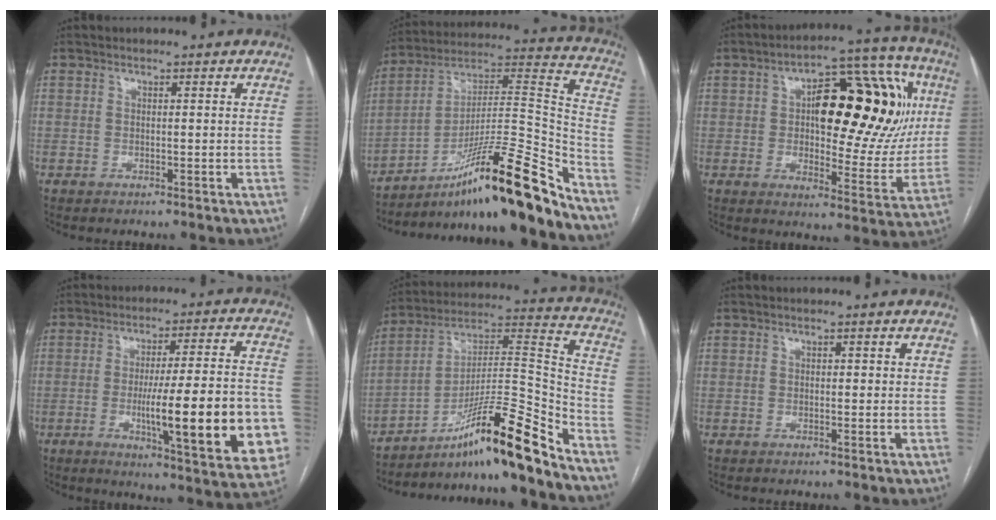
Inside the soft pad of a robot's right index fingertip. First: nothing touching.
{"total": 23.5, "force": [-17.0, 0.2, 16.2], "torque": [-0.233, 0.014, -0.283]}
{"total": 23.4, "force": [5.1, 9.7, 20.7], "torque": [-0.278, 0.045, 0.076]}
{"total": 20.9, "force": [-4.5, 2.5, 20.3], "torque": [-0.231, 0.000, -0.052]}
{"total": 19.0, "force": [-14.1, -1.0, 12.8], "torque": [-0.219, 0.019, -0.235]}
{"total": 0.9, "force": [0.3, 0.5, 0.6], "torque": [-0.006, 0.003, 0.003]}